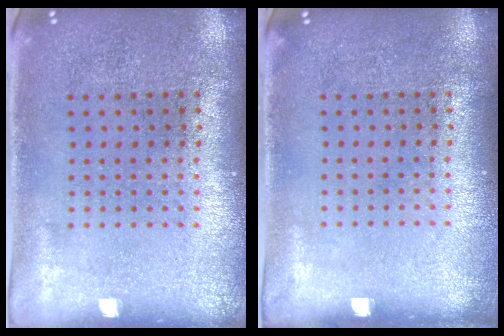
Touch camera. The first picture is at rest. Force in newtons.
{"total": 0.0}